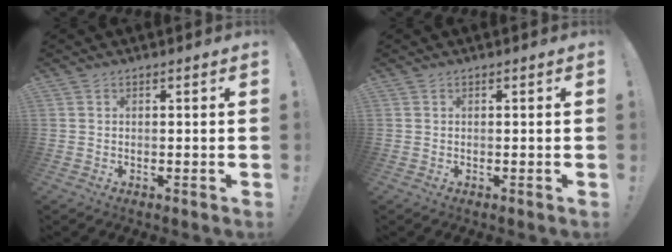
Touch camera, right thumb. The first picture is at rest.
{"total": 0.0}